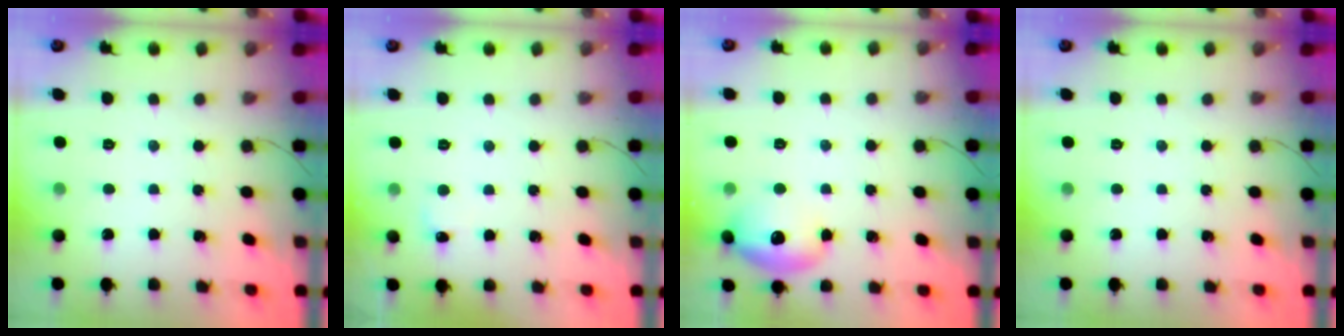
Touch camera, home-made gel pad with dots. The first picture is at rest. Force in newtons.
{"total": 4.0, "press": 3.9, "slide": 1.2}
{"total": 17.3, "press": 13.1, "slide": 11.4}
{"total": 0.0}